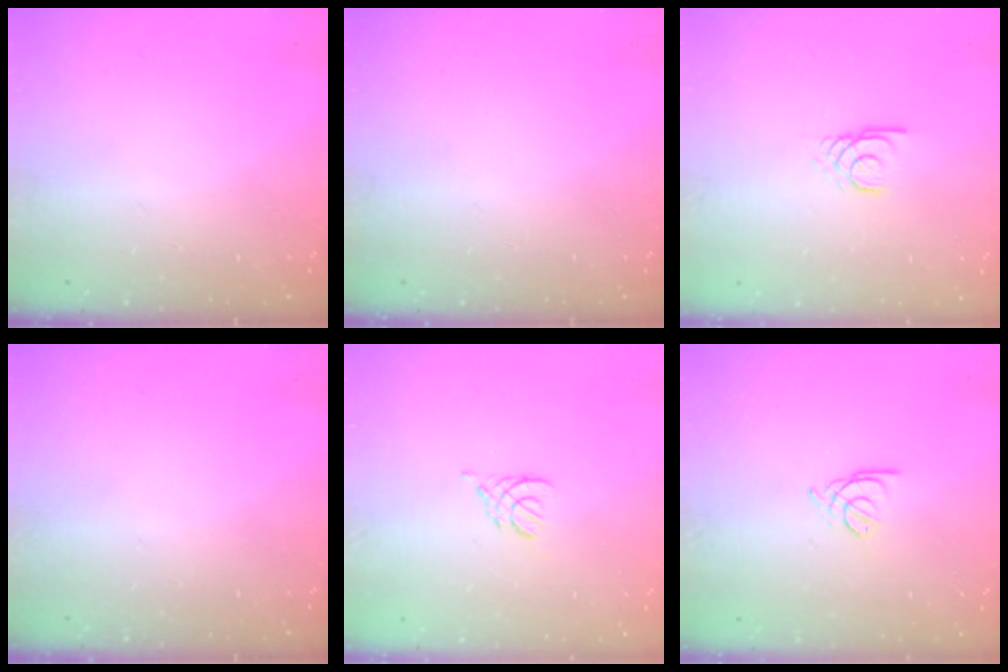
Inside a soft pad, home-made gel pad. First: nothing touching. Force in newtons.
{"total": 0.0}
{"total": 2.1, "press": 2.1, "slide": 0.0}
{"total": 0.0}
{"total": 3.0, "press": 3.0, "slide": 0.6}
{"total": 2.2, "press": 2.2, "slide": 0.5}